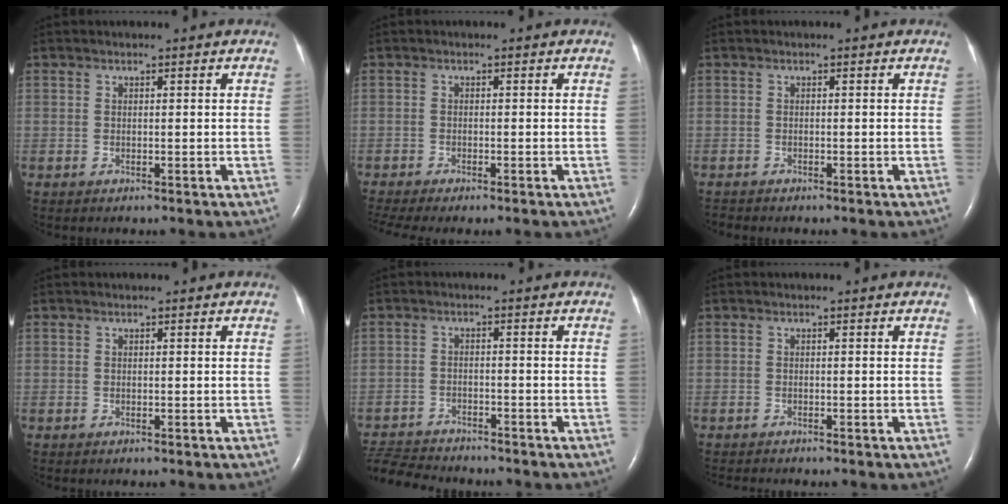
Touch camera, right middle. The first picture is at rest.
{"total": 4.4, "force": [-3.6, 0.4, 2.4], "torque": [-0.043, -0.007, -0.057]}
{"total": 0.7, "force": [-0.7, 0.0, 0.0], "torque": [-0.004, -0.004, -0.012]}
{"total": 0.0}
{"total": 8.8, "force": [-8.5, 1.5, 2.0], "torque": [-0.042, -0.005, -0.140]}
{"total": 1.8, "force": [-1.7, 0.0, 0.6], "torque": [-0.010, -0.006, -0.025]}